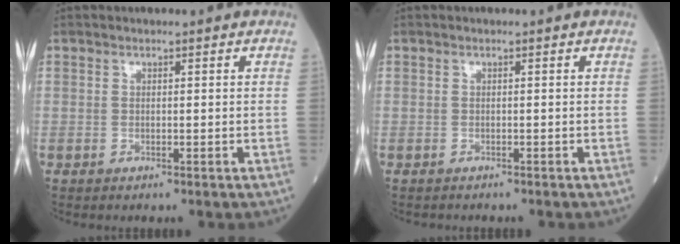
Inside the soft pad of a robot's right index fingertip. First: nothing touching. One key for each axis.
{"total": 1.1, "fx": -1.0, "fy": 0.4, "fz": 0.0, "tx": -0.006, "ty": 0.000, "tz": -0.016}